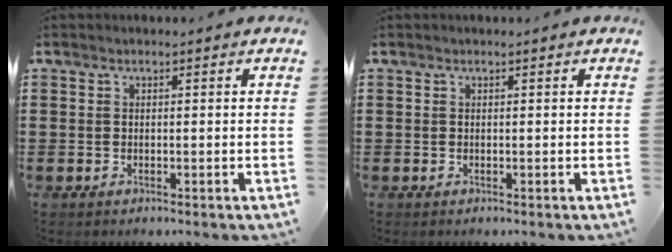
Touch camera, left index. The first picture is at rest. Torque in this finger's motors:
{"motor_torque": [-0.01, 0.01, 0.00, 0.00]}